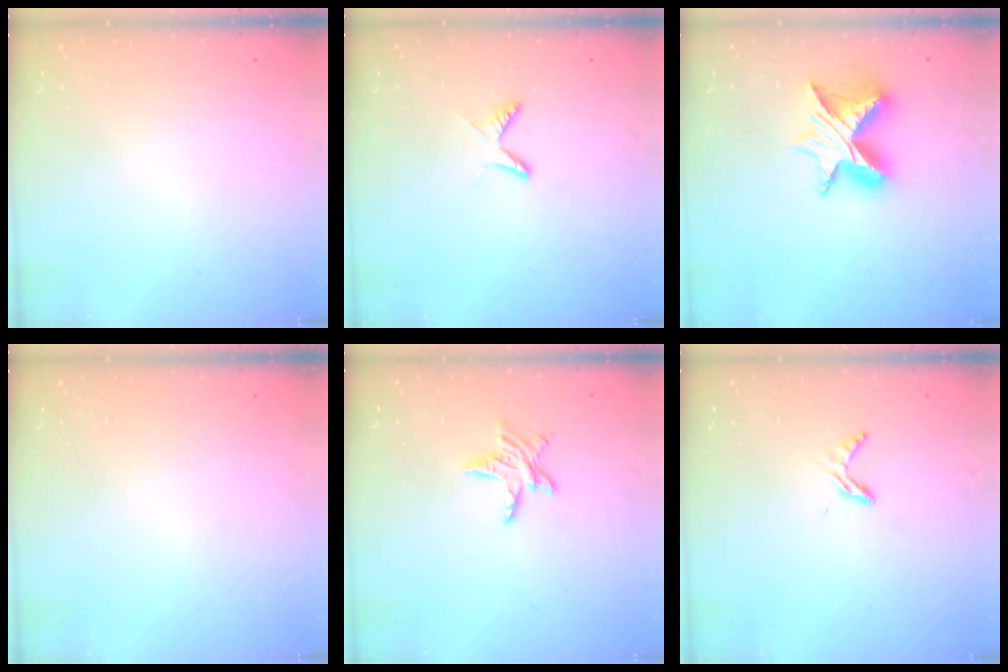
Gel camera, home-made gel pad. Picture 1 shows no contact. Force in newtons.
{"total": 6.1, "press": 6.1, "slide": 0.8}
{"total": 11.0, "press": 10.9, "slide": 0.7}
{"total": 0.0}
{"total": 6.2, "press": 6.2, "slide": 0.3}
{"total": 5.9, "press": 5.9, "slide": 0.6}